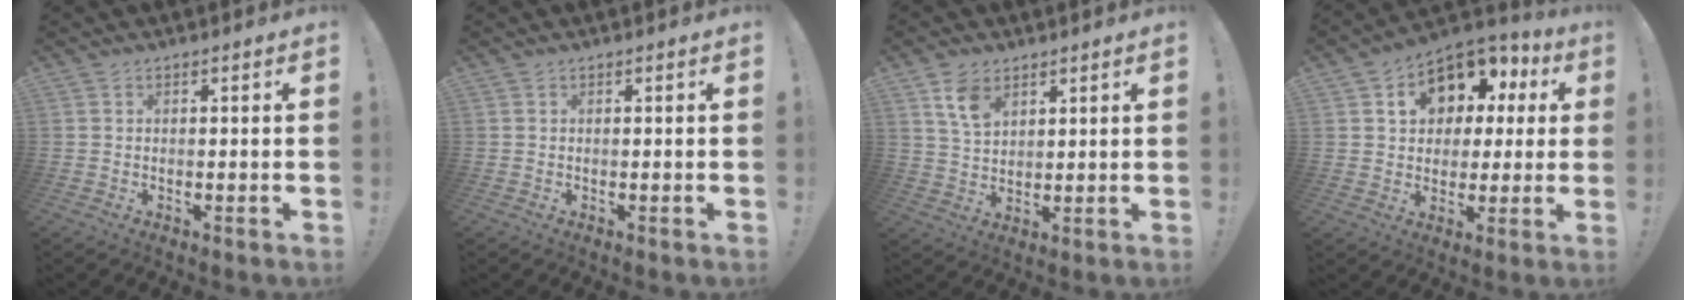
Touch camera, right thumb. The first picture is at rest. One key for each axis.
{"total": 0.0}
{"total": 7.8, "fx": 4.6, "fy": 4.8, "fz": 4.1, "tx": -0.077, "ty": -0.013, "tz": 0.089}
{"total": 11.6, "fx": 4.5, "fy": 8.9, "fz": 5.9, "tx": -0.088, "ty": -0.023, "tz": 0.084}